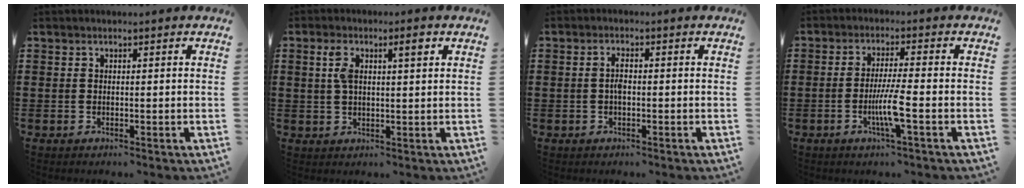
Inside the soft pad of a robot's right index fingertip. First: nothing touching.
{"total": 4.9, "force": [1.7, 1.5, 4.3], "torque": [-0.089, 0.011, 0.026]}
{"total": 2.2, "force": [-0.2, 0.8, 2.0], "torque": [-0.047, -0.001, -0.008]}
{"total": 5.7, "force": [-1.8, 0.0, 5.4], "torque": [-0.106, -0.015, -0.036]}